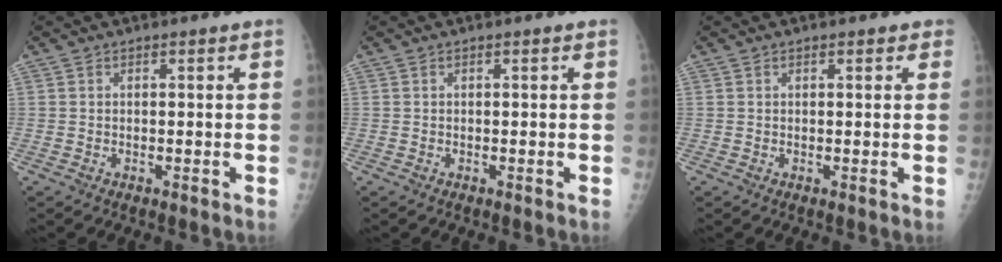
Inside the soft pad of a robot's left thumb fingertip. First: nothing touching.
{"total": 0.0}
{"total": 1.2, "force": [0.8, 0.7, 0.6], "torque": [0.003, -0.002, 0.005]}